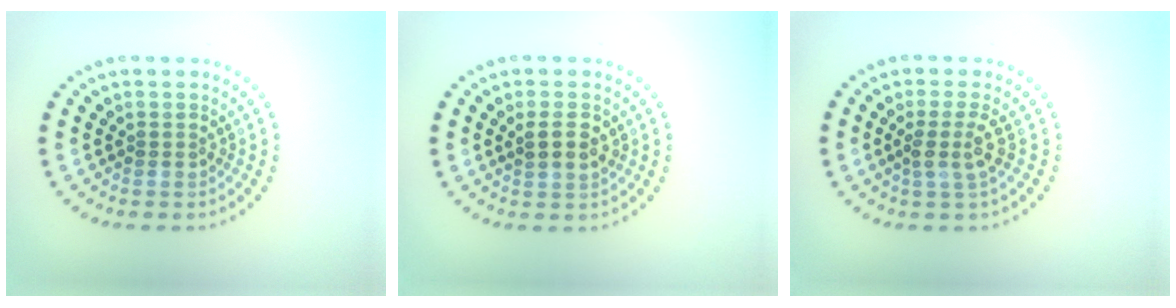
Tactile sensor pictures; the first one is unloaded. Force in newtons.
{"total": 2.3, "press": 2.2, "slide": 0.5}
{"total": 2.2, "press": 1.6, "slide": 1.5}